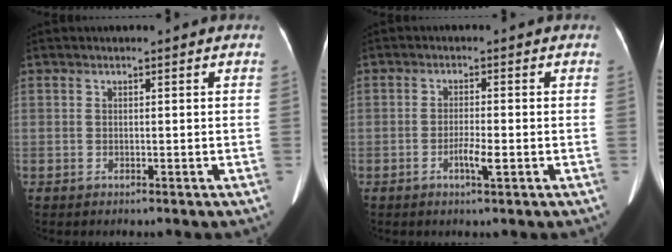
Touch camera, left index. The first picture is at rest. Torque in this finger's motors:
{"motor_torque": [-0.13, 0.06, 0.06, 0.00]}